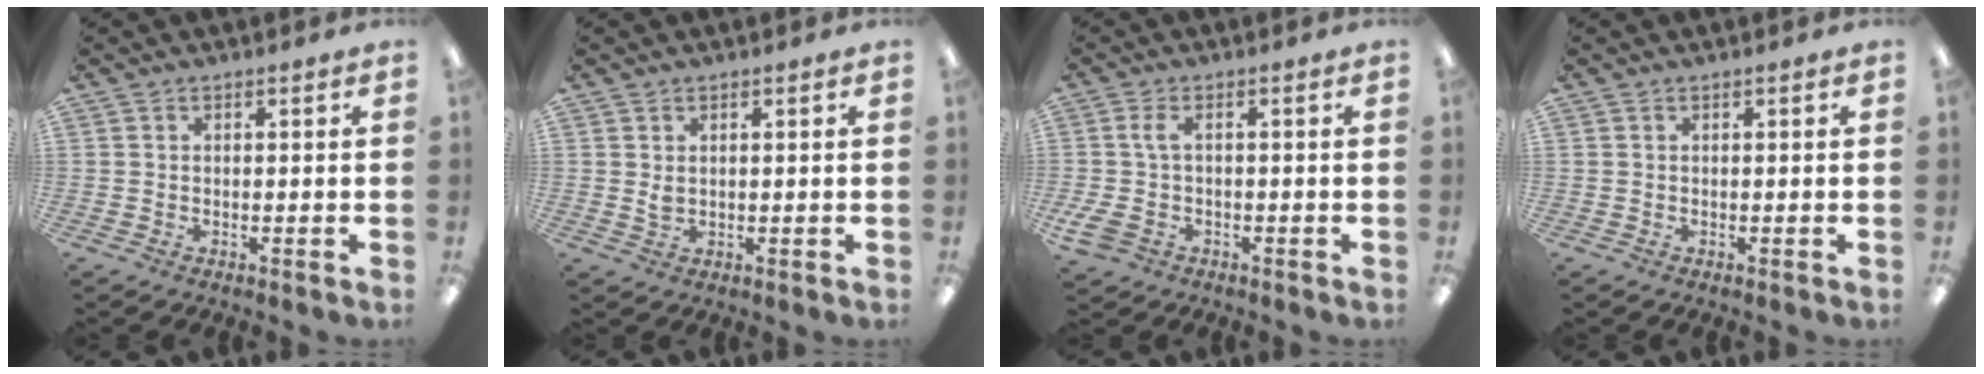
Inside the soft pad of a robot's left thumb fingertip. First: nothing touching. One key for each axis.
{"total": 1.8, "fx": 0.7, "fy": 1.1, "fz": 1.2, "tx": -0.020, "ty": 0.000, "tz": 0.011}
{"total": 6.0, "fx": -0.4, "fy": 3.4, "fz": 4.9, "tx": -0.120, "ty": -0.002, "tz": -0.013}
{"total": 0.0}